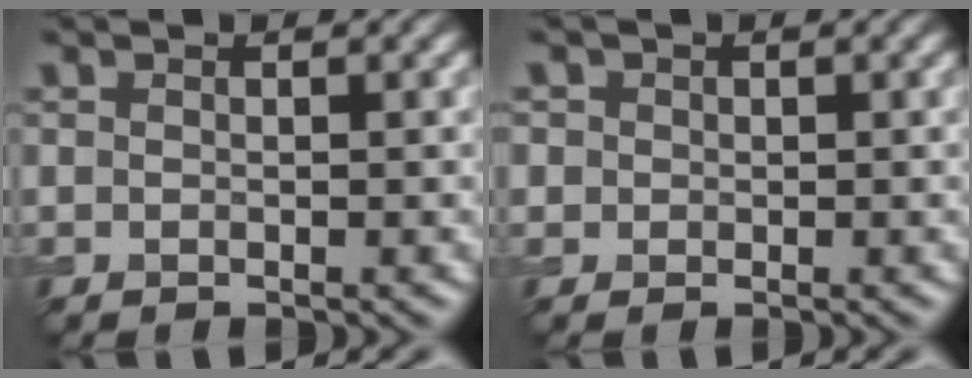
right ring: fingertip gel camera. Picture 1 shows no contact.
{"total": 2.1, "force": [0.8, 1.8, 0.7], "torque": [-0.008, 0.009, 0.004]}